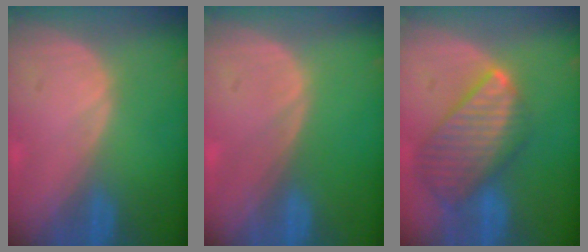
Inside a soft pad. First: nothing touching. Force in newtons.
{"total": 0.0}
{"total": 9.9, "press": 8.6, "slide": 4.9}